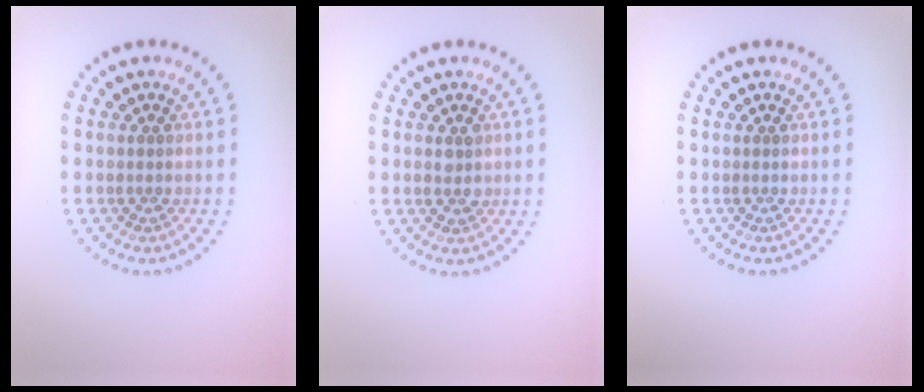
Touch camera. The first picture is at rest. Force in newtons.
{"total": 1.3, "press": 1.3, "slide": 0.4}
{"total": 0.0}